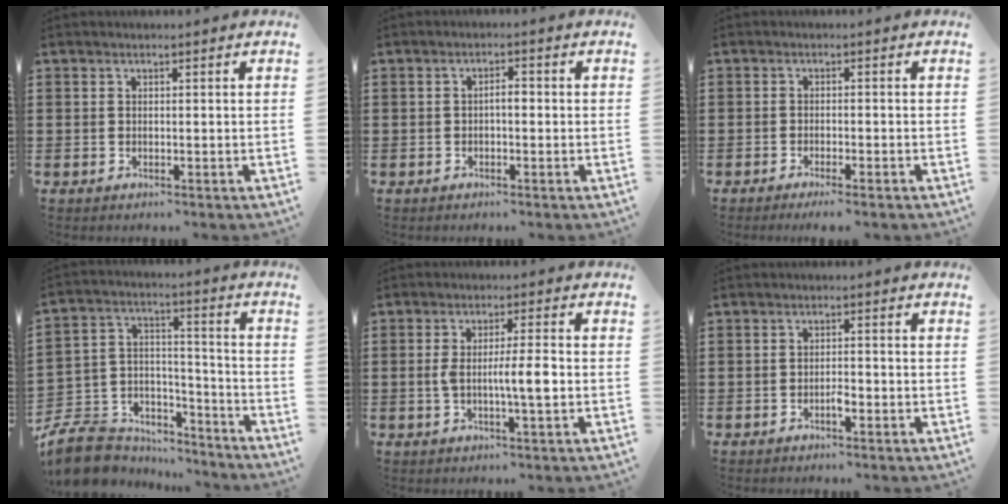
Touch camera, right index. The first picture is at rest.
{"total": 1.8, "force": [-0.4, 0.6, 1.7], "torque": [-0.032, 0.003, -0.010]}
{"total": 1.6, "force": [-1.4, -0.1, 0.9], "torque": [-0.014, -0.002, -0.024]}
{"total": 7.9, "force": [-6.9, 3.7, 1.0], "torque": [-0.038, 0.005, -0.130]}
{"total": 5.6, "force": [-0.7, 0.7, 5.5], "torque": [-0.112, -0.004, -0.021]}
{"total": 2.0, "force": [-1.0, 0.6, 1.6], "torque": [-0.029, 0.001, -0.017]}